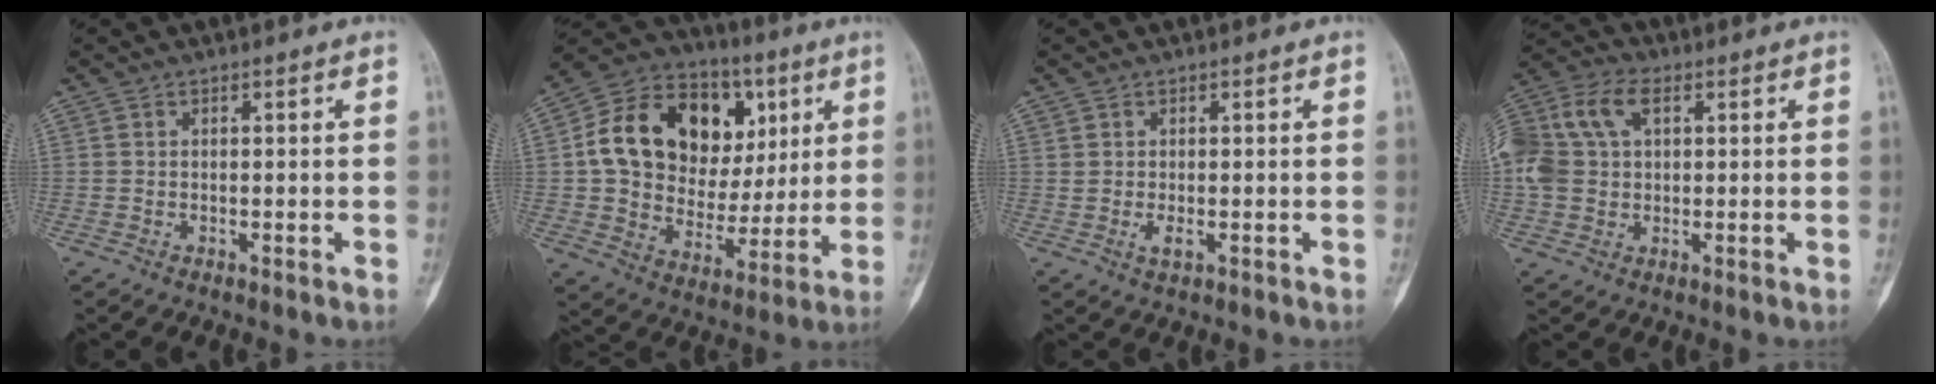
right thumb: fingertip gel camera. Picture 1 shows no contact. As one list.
[{"total": 23.9, "force": [5.9, 17.8, 14.9], "torque": [-0.212, 0.023, 0.105]}, {"total": 1.6, "force": [-0.2, 0.8, 1.4], "torque": [-0.029, -0.005, -0.001]}, {"total": 15.6, "force": [4.3, 10.5, 10.7], "torque": [-0.248, 0.030, 0.077]}]